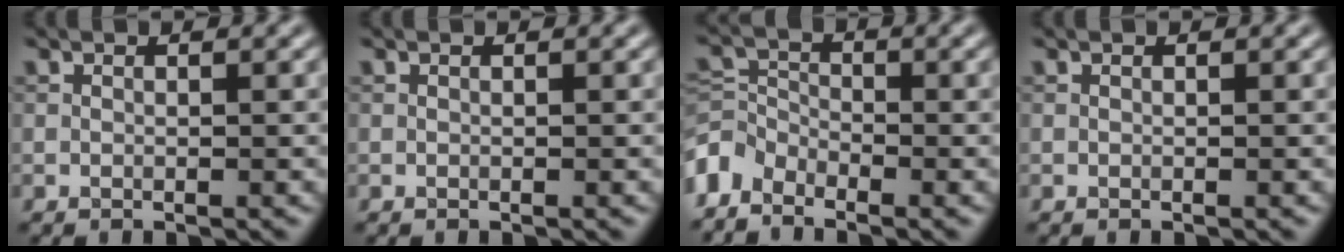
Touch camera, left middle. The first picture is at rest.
{"total": 0.0}
{"total": 3.5, "force": [-2.9, 1.6, 0.9], "torque": [-0.020, -0.002, -0.074]}
{"total": 0.0}